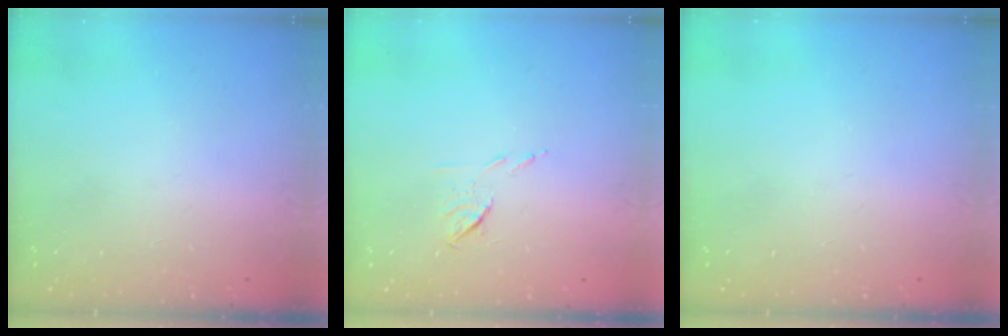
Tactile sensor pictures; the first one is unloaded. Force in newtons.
{"total": 5.4, "press": 5.3, "slide": 0.9}
{"total": 0.0}